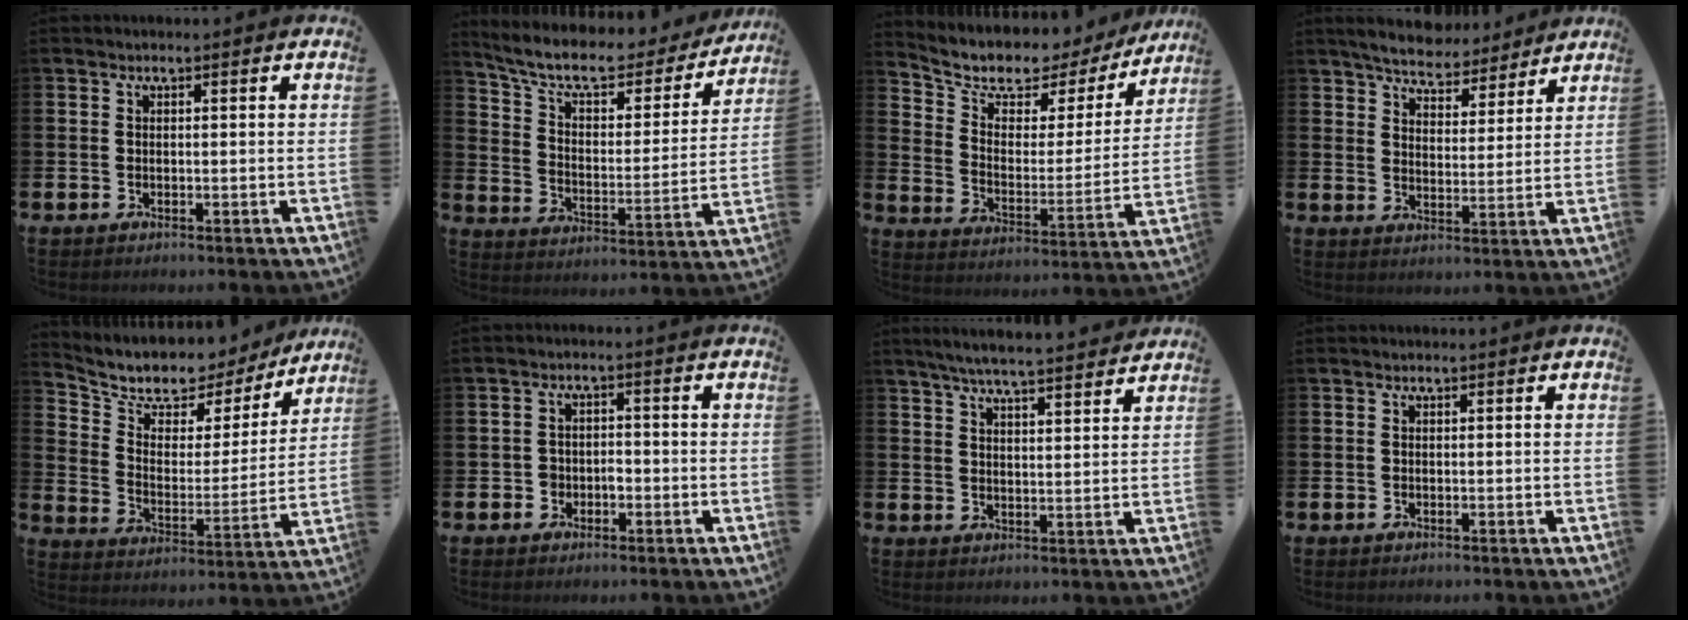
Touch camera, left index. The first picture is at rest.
{"total": 9.2, "force": [7.9, 2.8, 3.8], "torque": [-0.103, -0.051, 0.131]}
{"total": 7.6, "force": [6.4, 3.4, 2.3], "torque": [-0.085, -0.043, 0.108]}
{"total": 6.4, "force": [6.2, 1.5, 0.9], "torque": [-0.029, -0.039, 0.107]}
{"total": 8.7, "force": [7.6, 3.7, 2.0], "torque": [-0.078, -0.058, 0.131]}
{"total": 2.0, "force": [-0.9, 1.7, 0.6], "torque": [-0.010, 0.003, -0.022]}
{"total": 5.9, "force": [5.6, 0.0, 1.6], "torque": [-0.041, -0.034, 0.098]}
{"total": 0.0}